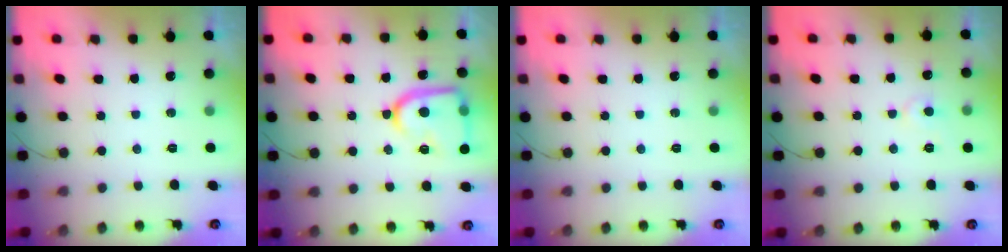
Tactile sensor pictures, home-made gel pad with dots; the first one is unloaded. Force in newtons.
{"total": 16.4, "press": 16.4, "slide": 1.5}
{"total": 0.0}
{"total": 4.8, "press": 4.7, "slide": 0.5}